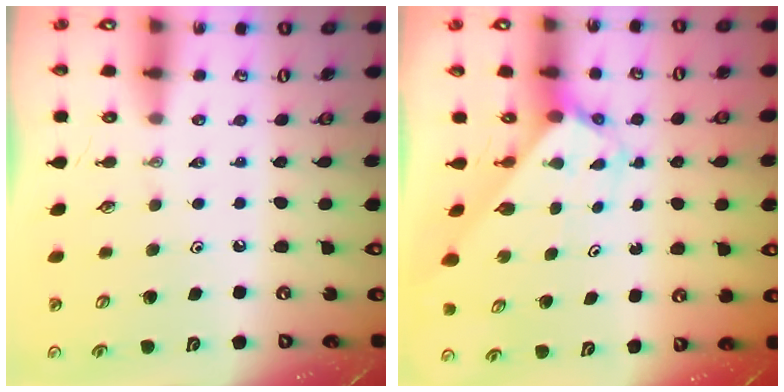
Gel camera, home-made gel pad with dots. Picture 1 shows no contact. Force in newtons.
{"total": 2.7, "press": 2.7, "slide": 0.2}